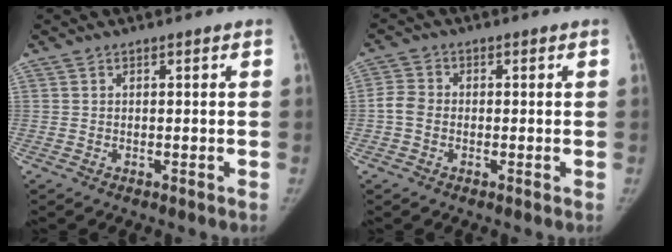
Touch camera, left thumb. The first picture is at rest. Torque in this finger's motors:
{"motor_torque": [-0.08, 0.11, 0.30, -0.07, 0.03]}